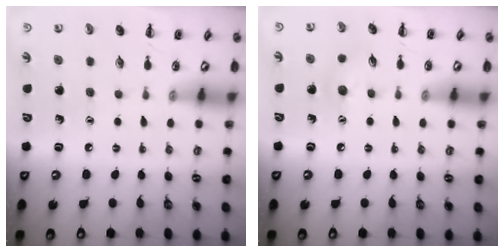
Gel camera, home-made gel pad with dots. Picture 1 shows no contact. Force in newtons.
{"total": 6.7, "press": 6.5, "slide": 1.7}